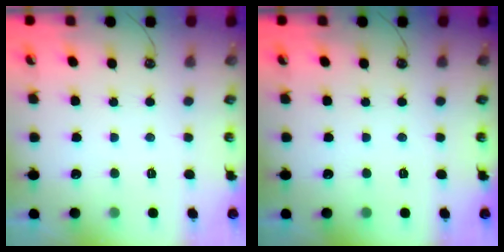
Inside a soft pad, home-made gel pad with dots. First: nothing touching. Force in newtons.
{"total": 0.0}